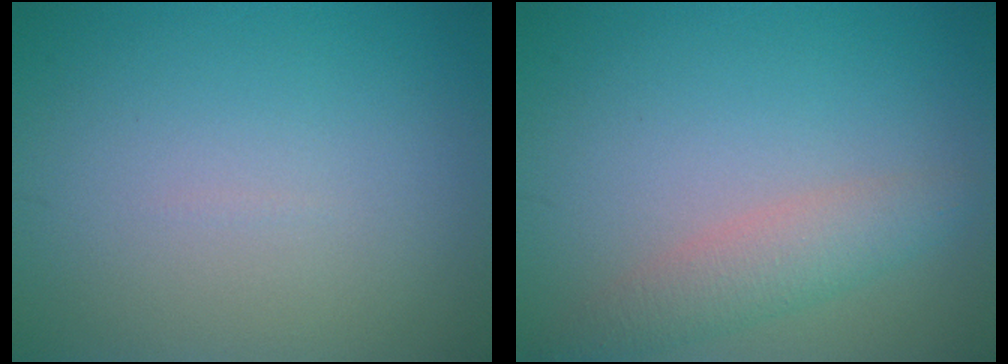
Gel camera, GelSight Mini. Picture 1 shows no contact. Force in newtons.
{"total": 2.9, "press": 2.9, "slide": 0.2}